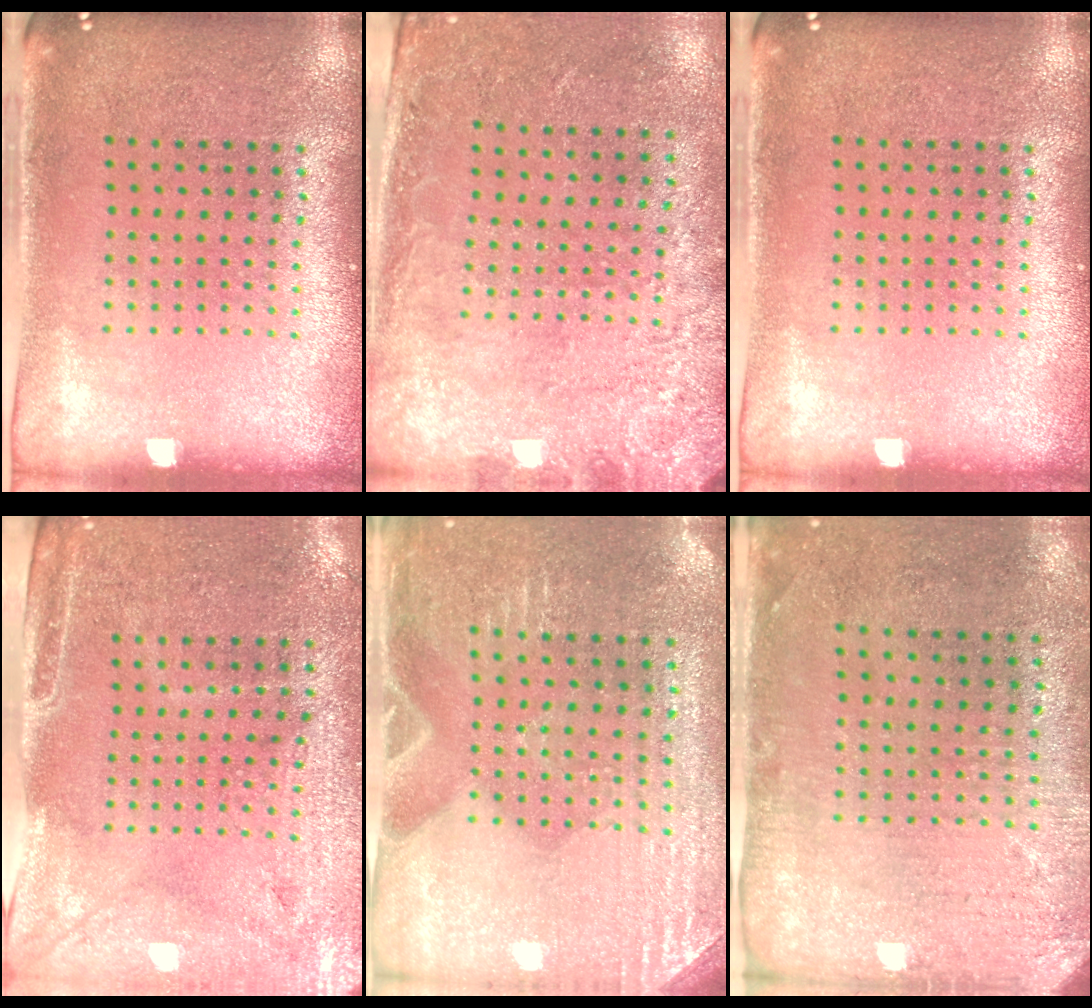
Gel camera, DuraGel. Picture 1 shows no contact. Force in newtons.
{"total": 2.7, "press": 1.9, "slide": 1.9}
{"total": 0.0}
{"total": 3.0, "press": 2.6, "slide": 1.5}
{"total": 3.0, "press": 2.9, "slide": 0.6}
{"total": 2.9, "press": 2.4, "slide": 1.7}